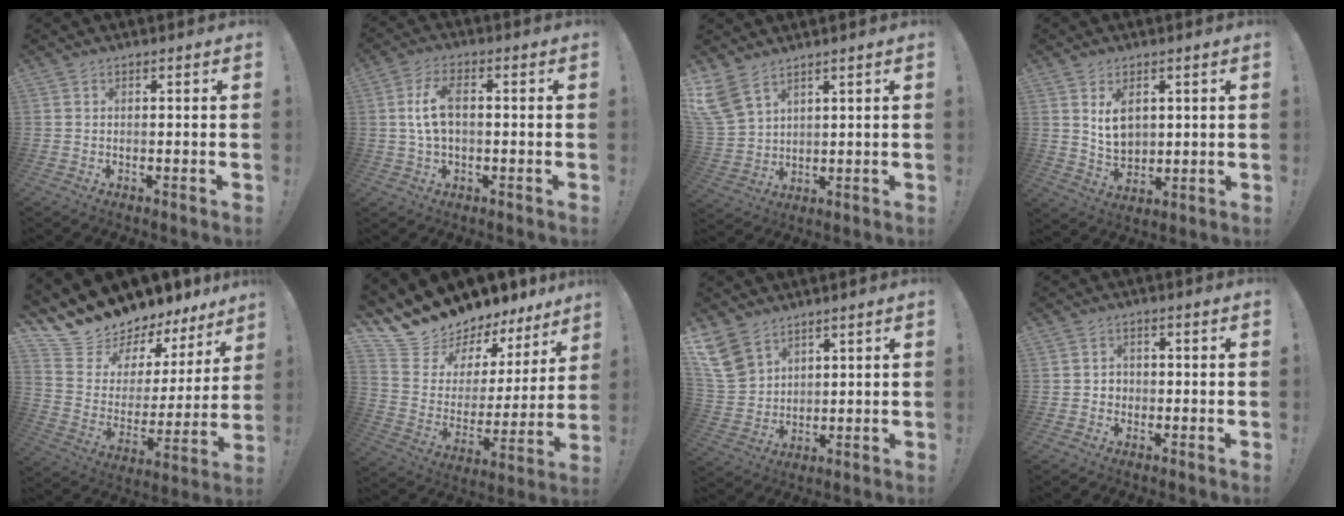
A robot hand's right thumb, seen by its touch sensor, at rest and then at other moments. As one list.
[{"total": 8.0, "force": [0.8, 4.2, 6.8], "torque": [-0.131, 0.007, 0.016]}, {"total": 8.1, "force": [5.8, 4.2, 3.8], "torque": [-0.080, -0.029, 0.118]}, {"total": 7.6, "force": [3.1, 5.2, 4.5], "torque": [-0.060, -0.015, 0.058]}, {"total": 12.3, "force": [11.6, 4.1, 0.5], "torque": [-0.036, -0.118, 0.216]}, {"total": 13.1, "force": [12.2, 4.7, 0.9], "torque": [-0.043, -0.119, 0.230]}, {"total": 9.2, "force": [6.2, 6.0, 3.1], "torque": [-0.057, -0.040, 0.128]}, {"total": 2.5, "force": [-0.5, 2.3, 0.8], "torque": [-0.012, 0.002, -0.011]}]